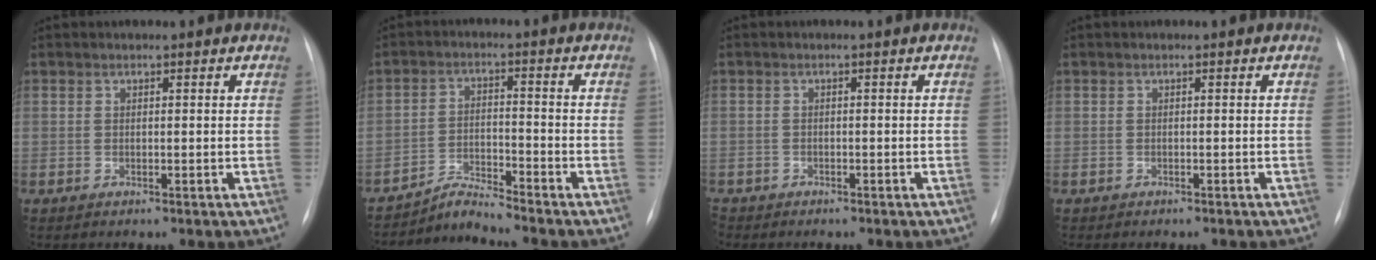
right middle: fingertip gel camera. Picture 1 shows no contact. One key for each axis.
{"total": 4.2, "fx": -4.0, "fy": -1.2, "fz": -0.5, "tx": -0.001, "ty": -0.016, "tz": -0.070}
{"total": 2.3, "fx": -2.0, "fy": 1.1, "fz": 0.6, "tx": -0.012, "ty": -0.003, "tz": -0.027}
{"total": 2.2, "fx": -1.9, "fy": 0.5, "fz": 1.0, "tx": -0.017, "ty": -0.008, "tz": -0.016}